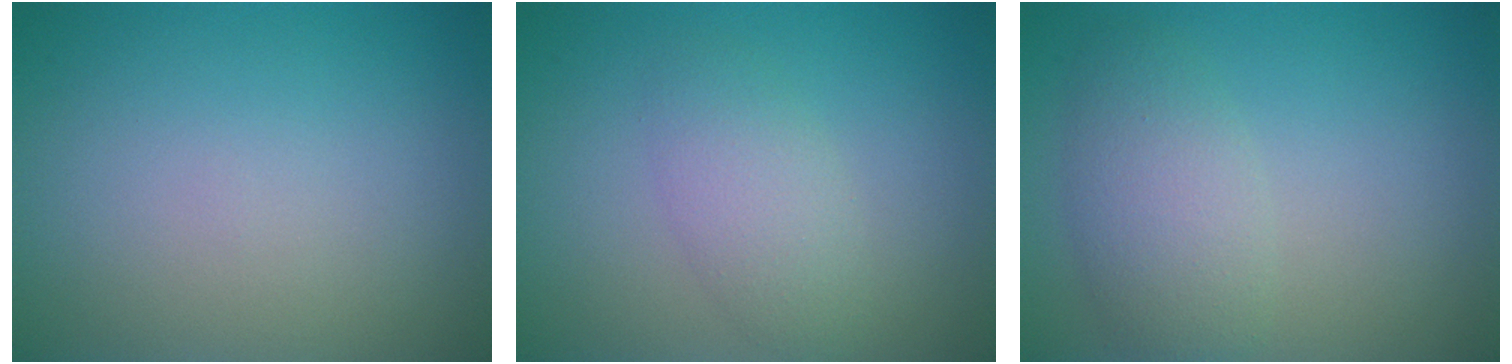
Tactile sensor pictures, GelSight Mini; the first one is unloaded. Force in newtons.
{"total": 2.7, "press": 2.7, "slide": 0.1}
{"total": 3.7, "press": 3.7, "slide": 0.1}